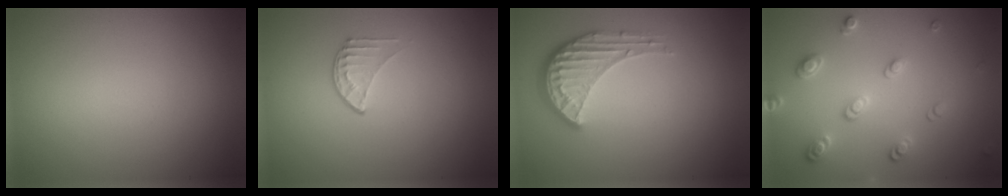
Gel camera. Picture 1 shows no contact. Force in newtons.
{"total": 1.4, "press": 0.9, "slide": 1.1}
{"total": 4.1, "press": 3.1, "slide": 2.7}
{"total": 2.5, "press": 2.5, "slide": 0.4}